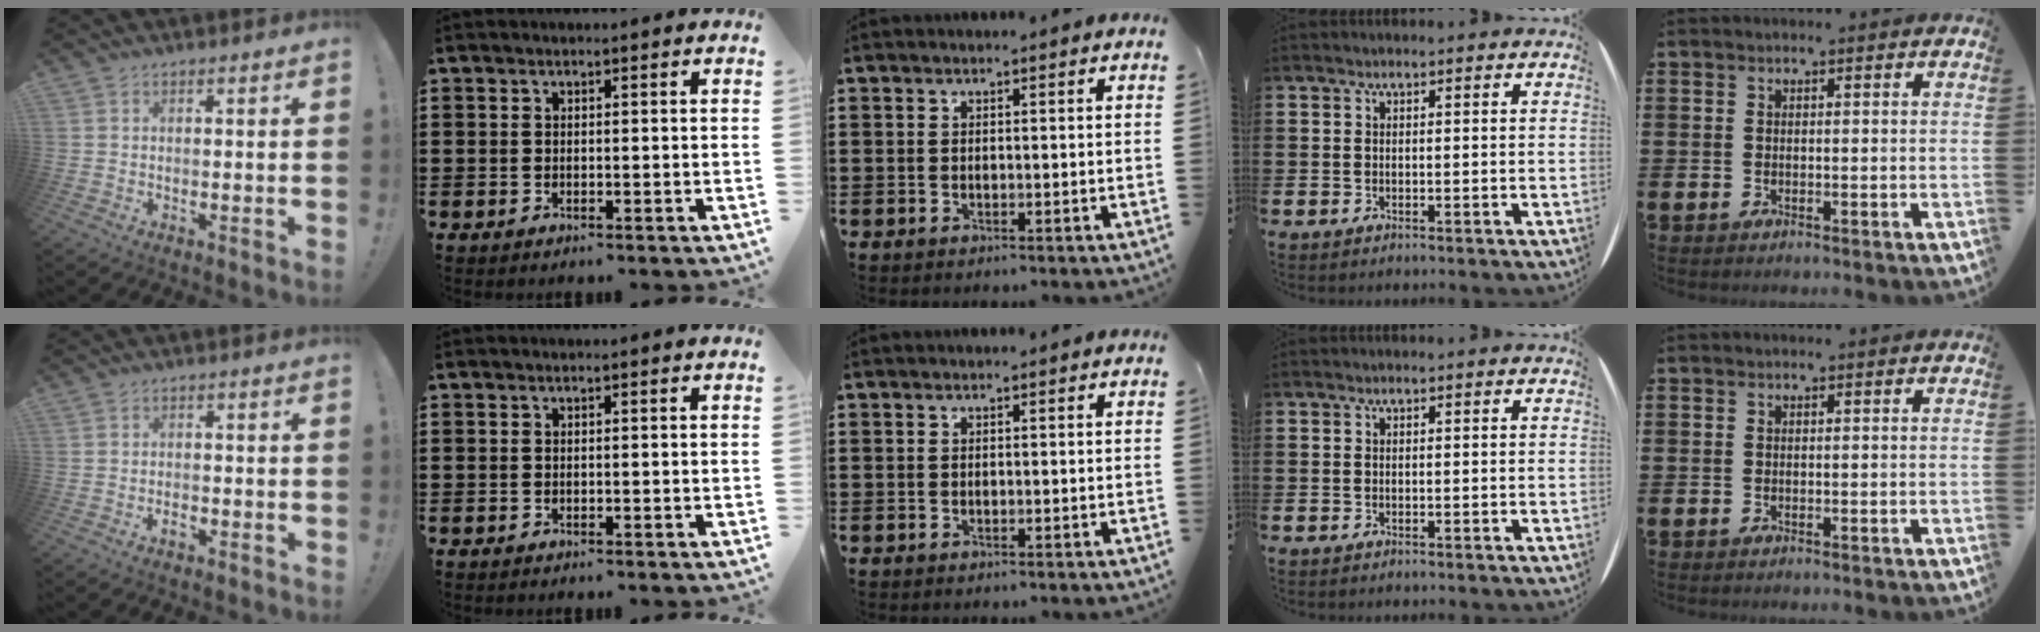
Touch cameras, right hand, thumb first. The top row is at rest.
{"thumb": {"total": 1.7, "force": [-1.3, 0.5, 0.9], "torque": [-0.021, 0.005, -0.022]}}